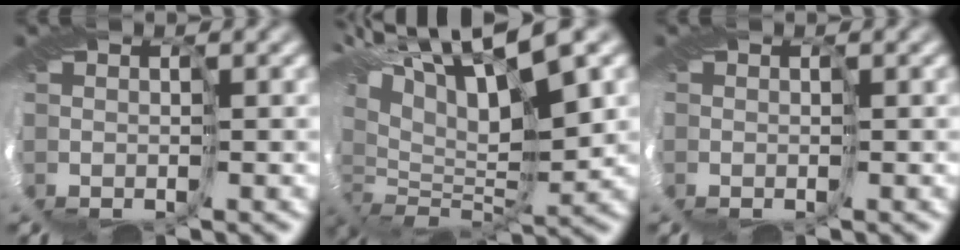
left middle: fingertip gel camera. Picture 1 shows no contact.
{"total": 11.5, "force": [6.2, 4.1, 8.7], "torque": [-0.178, 0.022, 0.107]}
{"total": 0.8, "force": [-0.4, 0.6, 0.2], "torque": [-0.001, -0.001, -0.005]}